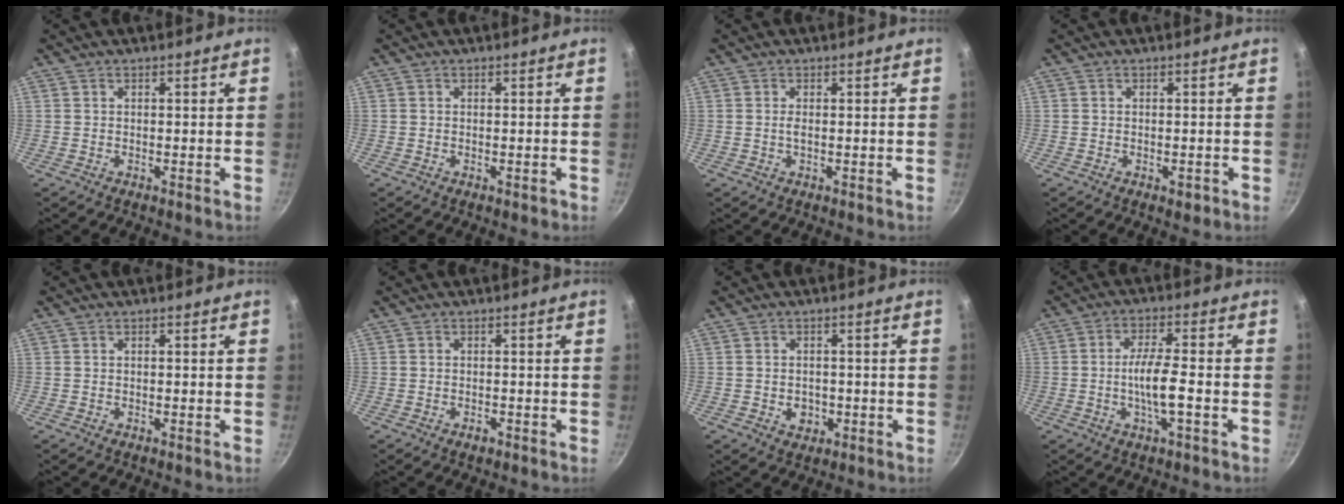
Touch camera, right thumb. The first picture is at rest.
{"total": 0.8, "force": [-0.3, 0.6, 0.5], "torque": [-0.004, 0.003, -0.005]}
{"total": 1.0, "force": [0.0, 0.3, 0.9], "torque": [-0.019, 0.000, 0.000]}
{"total": 1.8, "force": [-0.7, 1.1, 1.1], "torque": [-0.010, 0.005, -0.009]}
{"total": 0.0}
{"total": 1.4, "force": [-0.8, 0.8, 0.7], "torque": [-0.010, 0.007, -0.013]}
{"total": 3.7, "force": [-1.0, 3.0, 1.9], "torque": [-0.019, 0.008, -0.008]}
{"total": 7.4, "force": [-1.9, 1.6, 7.0], "torque": [-0.133, 0.016, -0.038]}